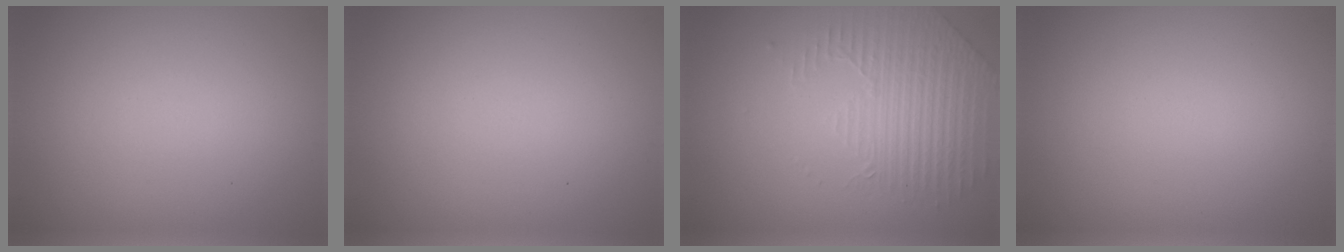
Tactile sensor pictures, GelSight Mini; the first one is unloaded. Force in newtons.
{"total": 0.0}
{"total": 2.1, "press": 1.8, "slide": 1.0}
{"total": 0.0}